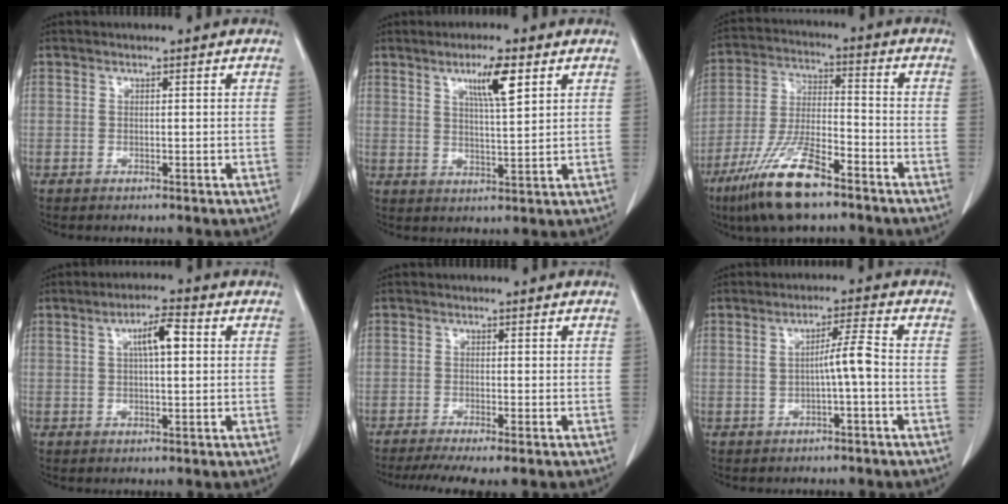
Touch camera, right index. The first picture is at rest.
{"total": 6.5, "force": [3.3, 0.5, 5.6], "torque": [-0.097, -0.002, 0.057]}
{"total": 13.4, "force": [-8.8, 2.9, 9.7], "torque": [-0.199, -0.022, -0.160]}
{"total": 5.2, "force": [1.2, 1.0, 4.9], "torque": [-0.087, 0.011, 0.020]}
{"total": 6.9, "force": [-5.4, 0.5, 4.3], "torque": [-0.064, -0.013, -0.084]}
{"total": 3.9, "force": [-0.5, -0.2, 3.8], "torque": [-0.060, 0.008, -0.005]}